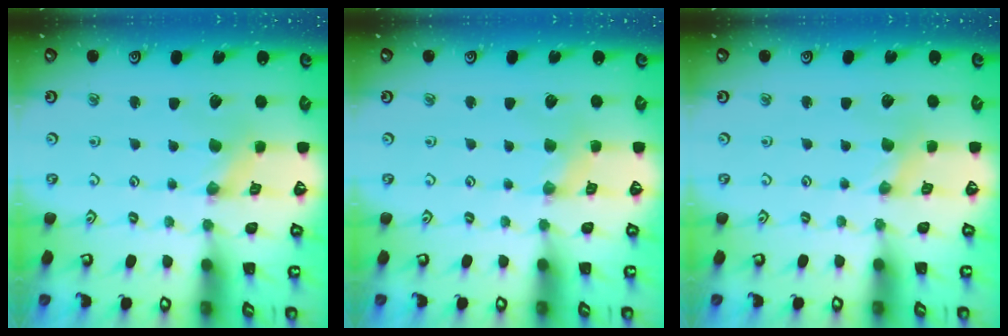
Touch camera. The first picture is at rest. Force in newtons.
{"total": 2.0, "press": 1.9, "slide": 0.3}
{"total": 0.0}